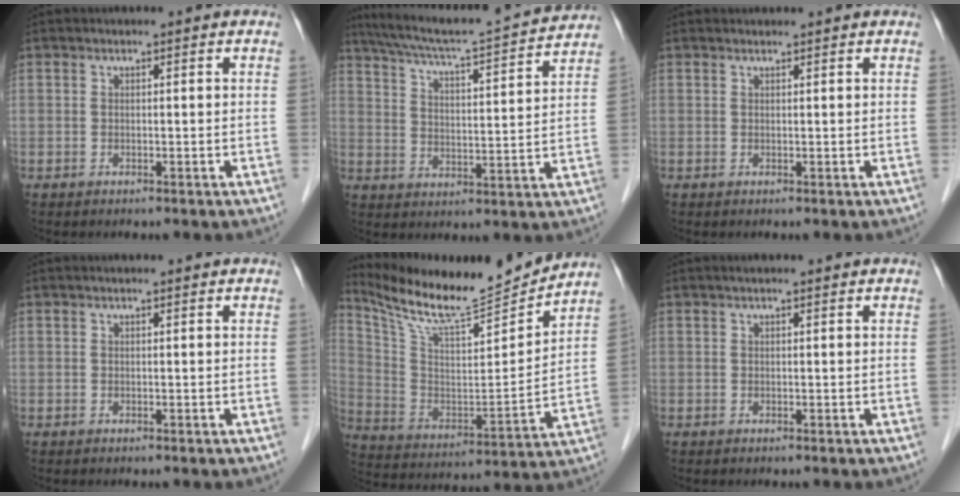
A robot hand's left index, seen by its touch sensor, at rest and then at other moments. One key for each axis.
{"total": 17.7, "fx": 16.3, "fy": -0.2, "fz": 6.7, "tx": -0.124, "ty": -0.002, "tz": 0.237}
{"total": 1.4, "fx": 1.4, "fy": 0.0, "fz": 0.2, "tx": -0.007, "ty": 0.013, "tz": 0.023}
{"total": 1.3, "fx": 1.1, "fy": 0.0, "fz": 0.6, "tx": -0.009, "ty": 0.015, "tz": 0.018}
{"total": 17.5, "fx": 16.2, "fy": 0.6, "fz": 6.6, "tx": -0.136, "ty": -0.019, "tz": 0.278}
{"total": 1.9, "fx": 1.5, "fy": 0.2, "fz": 1.1, "tx": -0.014, "ty": 0.022, "tz": 0.022}